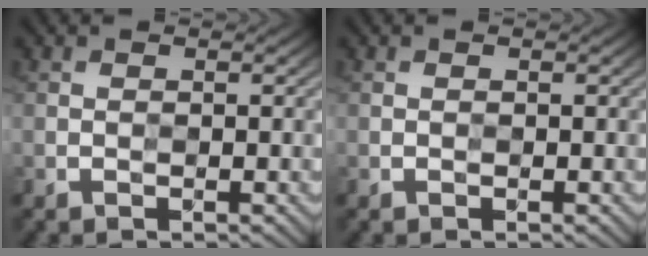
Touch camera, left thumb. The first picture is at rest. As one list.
[{"total": 0.0}]